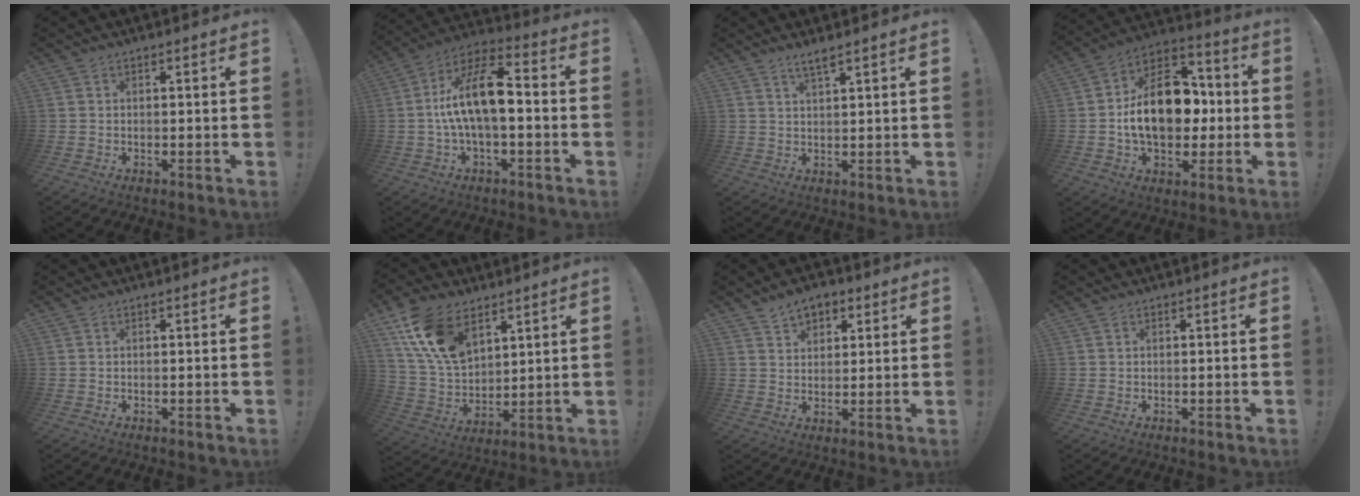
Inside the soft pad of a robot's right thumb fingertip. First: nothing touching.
{"total": 15.0, "force": [0.0, 6.4, 13.6], "torque": [-0.234, 0.008, 0.000]}
{"total": 3.1, "force": [2.5, 0.2, 1.9], "torque": [-0.041, -0.009, 0.044]}
{"total": 19.6, "force": [-0.8, 13.3, 14.5], "torque": [-0.230, 0.020, -0.004]}
{"total": 0.0}
{"total": 17.1, "force": [9.0, 10.6, 10.1], "torque": [-0.203, -0.037, 0.174]}
{"total": 6.3, "force": [4.0, 4.4, 2.2], "torque": [-0.035, -0.014, 0.074]}
{"total": 0.0}